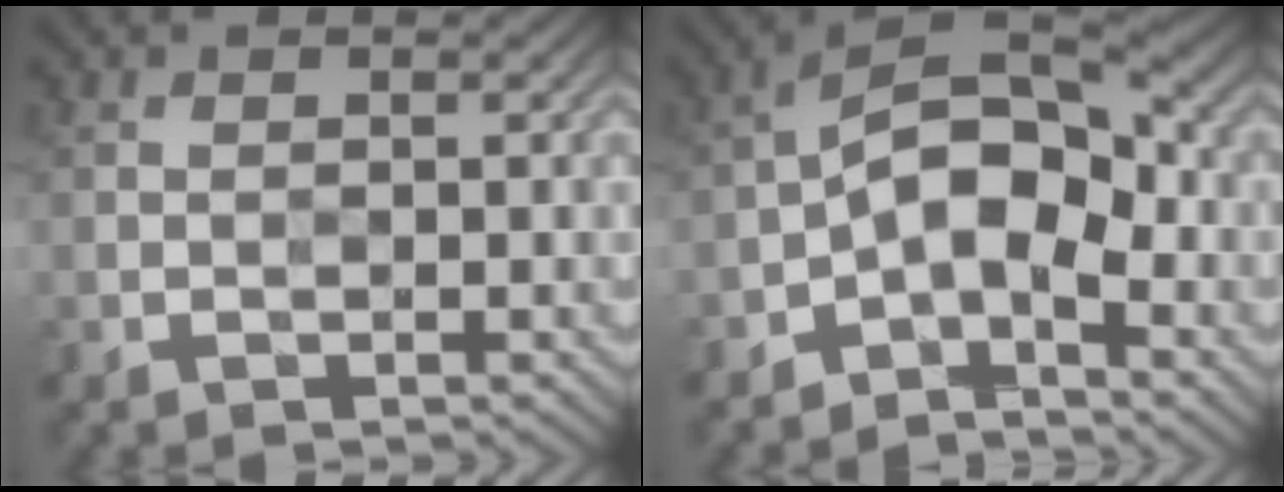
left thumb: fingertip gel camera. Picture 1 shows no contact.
{"total": 9.0, "force": [-3.2, 4.7, 6.9], "torque": [-0.112, 0.011, -0.075]}